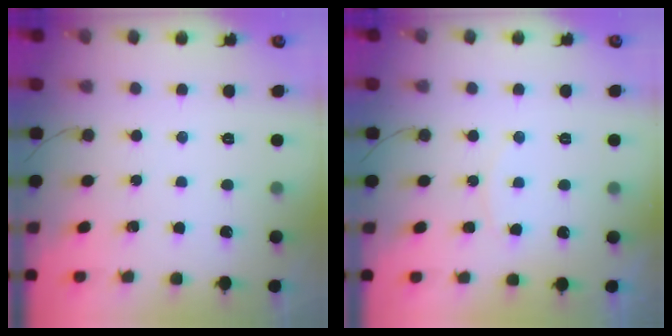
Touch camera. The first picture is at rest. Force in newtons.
{"total": 4.7, "press": 4.6, "slide": 0.3}